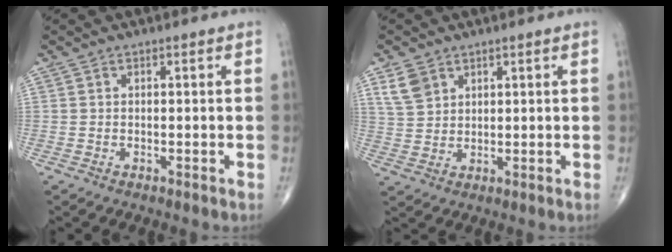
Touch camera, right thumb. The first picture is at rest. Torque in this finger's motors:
{"motor_torque": [-0.31, 0.32, 0.25, 0.15, 0.00]}